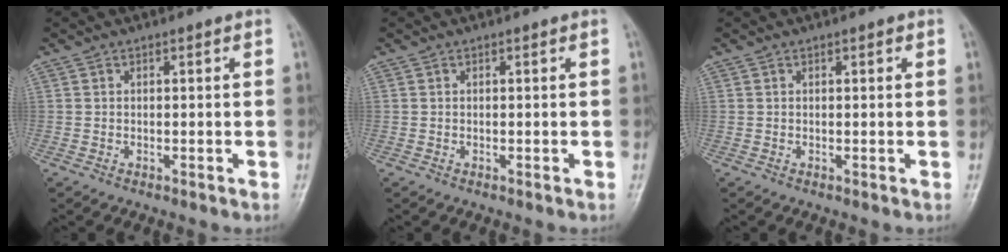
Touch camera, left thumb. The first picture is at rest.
{"total": 0.0}
{"total": 0.9, "force": [0.4, 0.4, 0.7], "torque": [-0.007, 0.002, 0.003]}